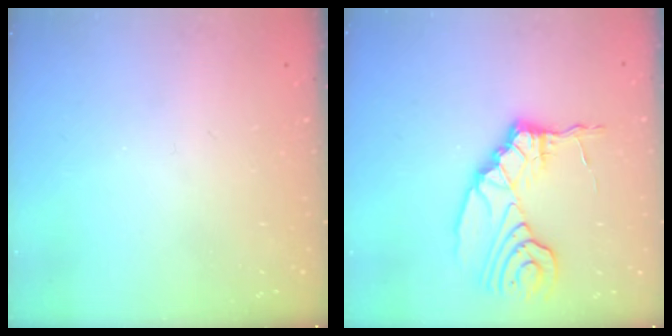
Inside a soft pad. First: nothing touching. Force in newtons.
{"total": 9.3, "press": 9.3, "slide": 0.4}